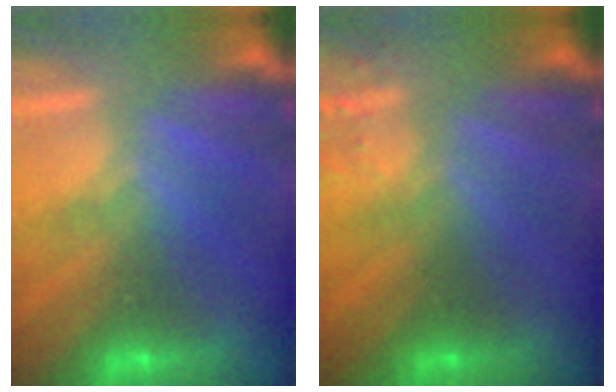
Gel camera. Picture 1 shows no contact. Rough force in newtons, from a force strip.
{"total": 3.2}